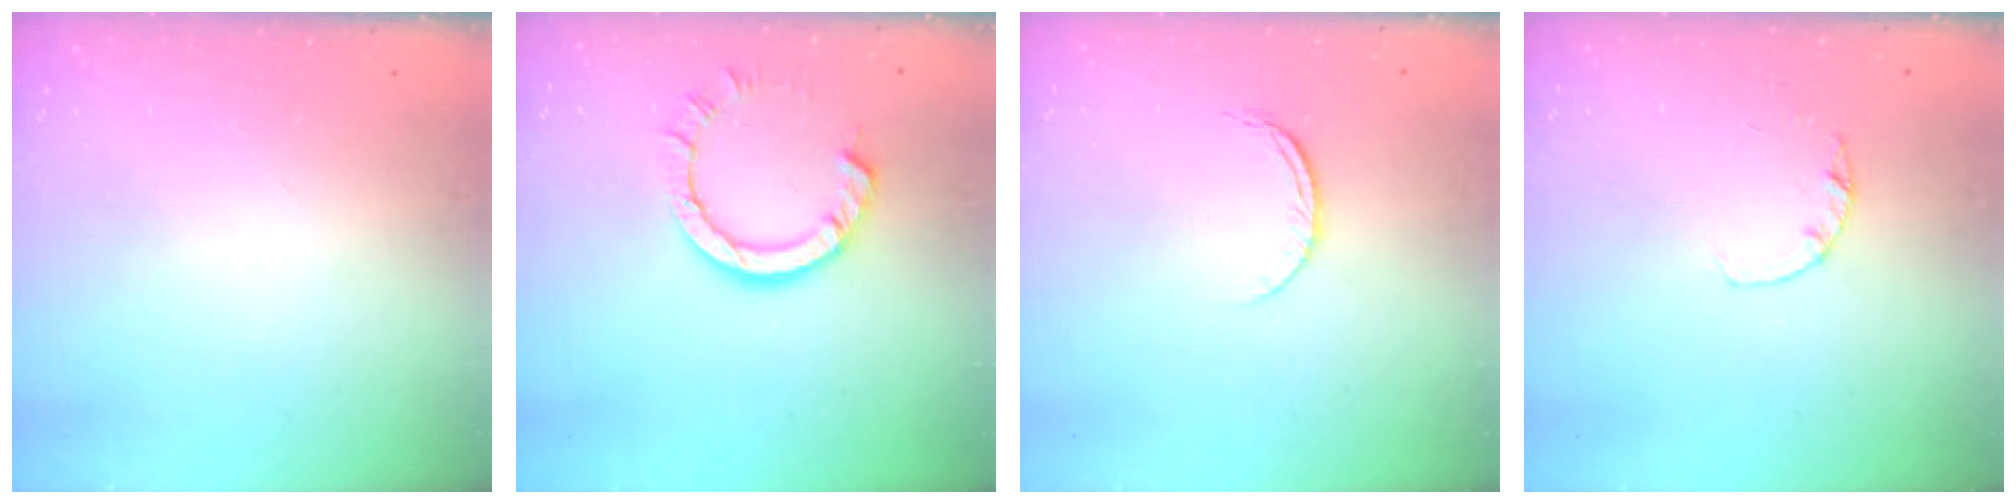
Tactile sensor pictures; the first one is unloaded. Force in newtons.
{"total": 7.7, "press": 7.7, "slide": 0.6}
{"total": 4.9, "press": 4.9, "slide": 0.5}
{"total": 2.2, "press": 2.2, "slide": 0.4}